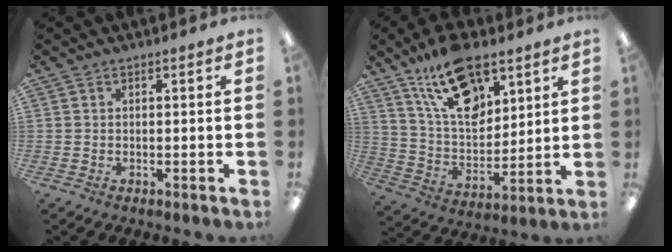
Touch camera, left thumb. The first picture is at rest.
{"total": 18.0, "force": [11.3, 9.0, 10.8], "torque": [-0.184, -0.047, 0.200]}